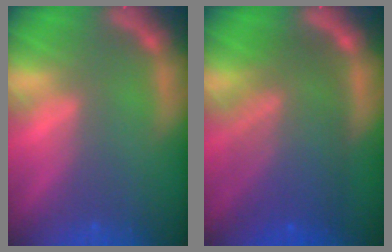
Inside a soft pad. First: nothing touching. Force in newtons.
{"total": 9.5}